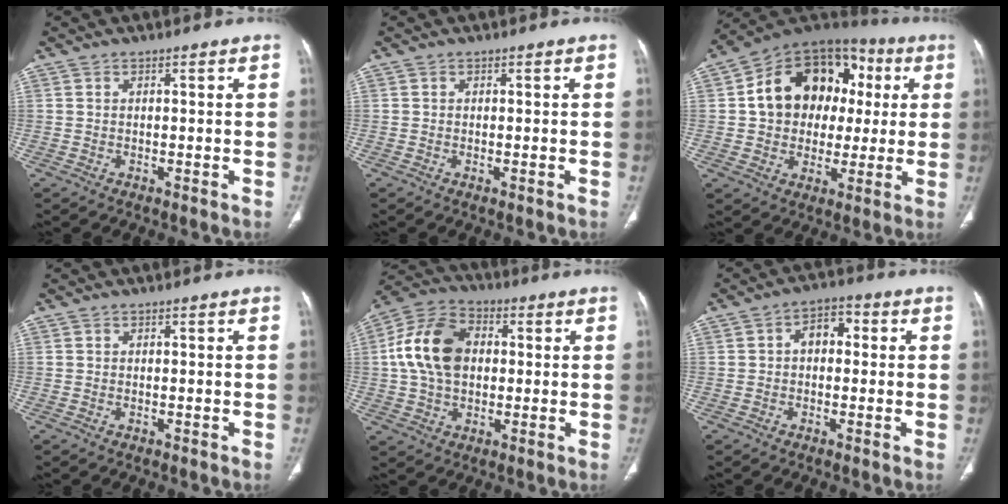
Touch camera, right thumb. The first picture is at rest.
{"total": 0.0}
{"total": 19.6, "force": [2.8, 15.1, 12.2], "torque": [-0.148, 0.033, 0.042]}
{"total": 0.0}
{"total": 14.2, "force": [1.3, 10.0, 10.0], "torque": [-0.174, 0.021, 0.015]}
{"total": 5.0, "force": [0.3, 3.5, 3.6], "torque": [-0.036, 0.021, -0.007]}